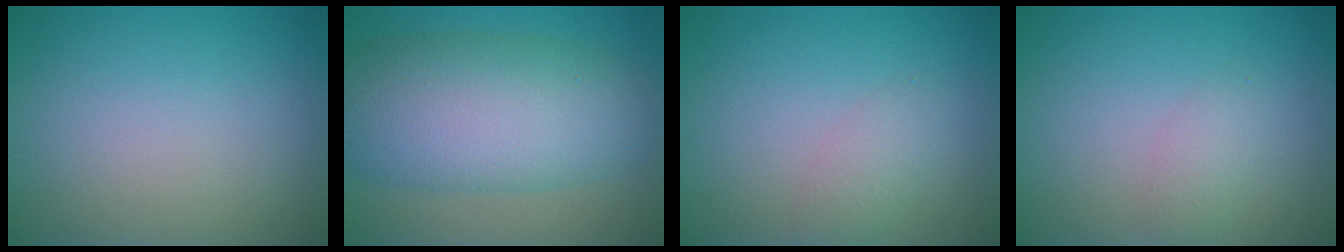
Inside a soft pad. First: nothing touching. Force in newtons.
{"total": 11.0, "press": 11.0, "slide": 0.0}
{"total": 1.7, "press": 1.7, "slide": 0.1}
{"total": 1.6, "press": 1.6, "slide": 0.1}